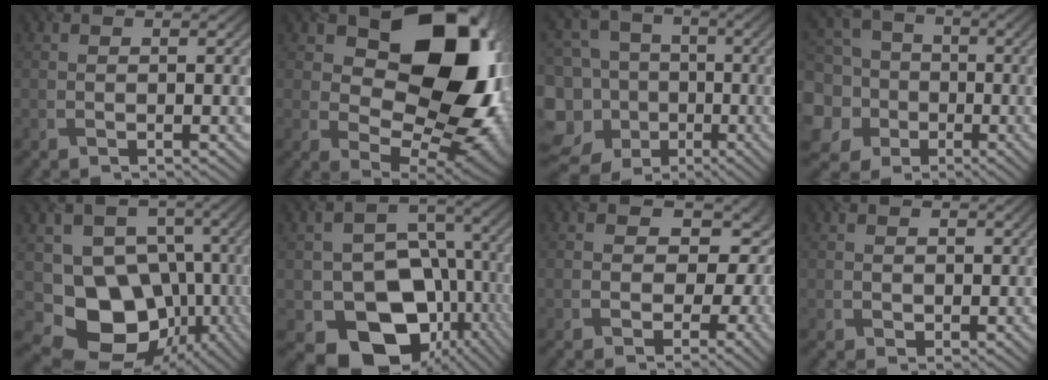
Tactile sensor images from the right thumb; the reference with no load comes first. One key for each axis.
{"total": 18.7, "fx": 5.2, "fy": 12.8, "fz": 12.5, "tx": -0.162, "ty": -0.002, "tz": 0.093}
{"total": 14.5, "fx": -3.8, "fy": 13.4, "fz": 4.1, "tx": -0.184, "ty": 0.005, "tz": -0.072}
{"total": 11.2, "fx": -1.5, "fy": 10.6, "fz": 3.5, "tx": -0.163, "ty": -0.012, "tz": -0.045}
{"total": 11.1, "fx": -2.6, "fy": 9.3, "fz": 5.3, "tx": -0.082, "ty": -0.034, "tz": -0.045}
{"total": 15.8, "fx": -7.2, "fy": 11.9, "fz": 7.5, "tx": -0.113, "ty": -0.030, "tz": -0.113}
{"total": 7.8, "fx": -1.1, "fy": 6.6, "fz": 3.9, "tx": -0.027, "ty": 0.001, "tz": -0.021}
{"total": 1.3, "fx": 0.4, "fy": 0.7, "fz": -1.0, "tx": 0.008, "ty": -0.008, "tz": 0.008}